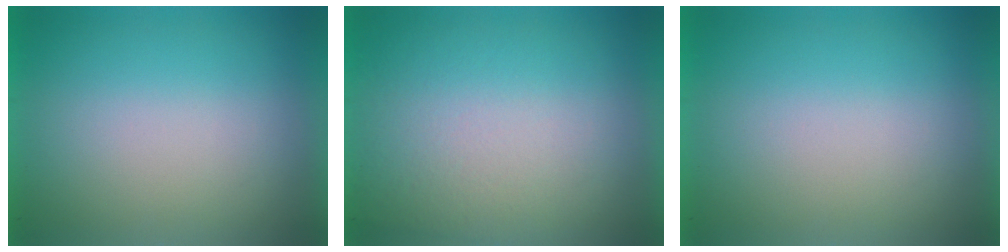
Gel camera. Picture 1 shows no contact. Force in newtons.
{"total": 3.0}
{"total": 0.0}